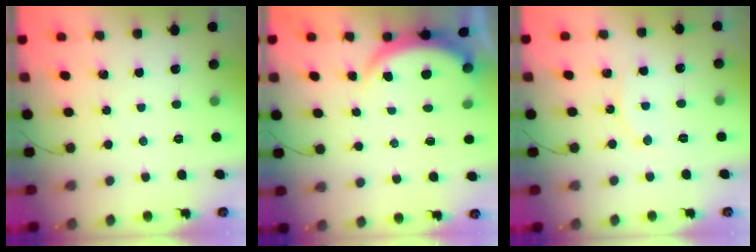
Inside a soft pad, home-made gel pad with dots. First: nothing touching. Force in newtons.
{"total": 4.6, "press": 4.6, "slide": 0.7}
{"total": 5.9, "press": 5.9, "slide": 0.8}